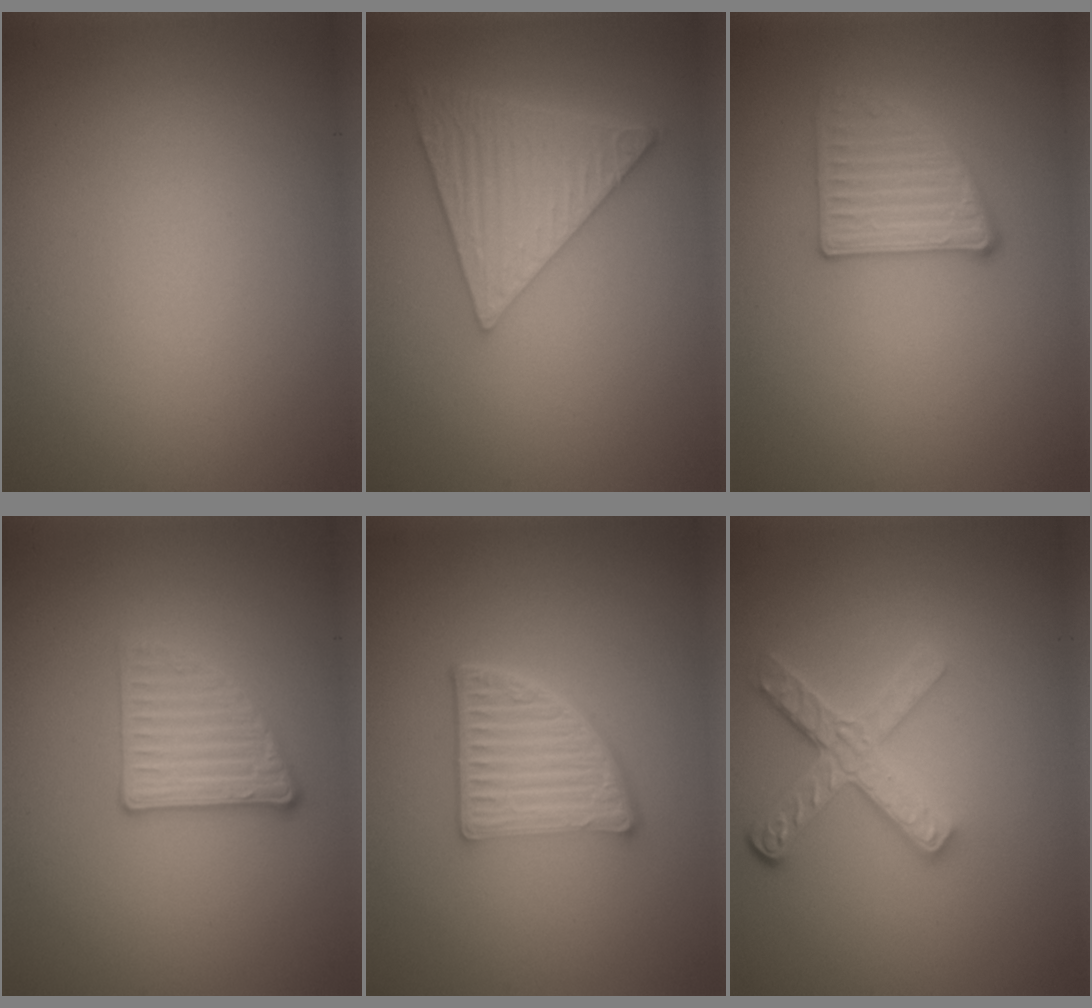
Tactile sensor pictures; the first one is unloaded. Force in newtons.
{"total": 6.0, "press": 4.9, "slide": 3.4}
{"total": 2.8, "press": 2.8, "slide": 0.3}
{"total": 2.9, "press": 2.7, "slide": 1.1}
{"total": 5.5, "press": 3.9, "slide": 3.8}
{"total": 4.7, "press": 3.5, "slide": 3.2}